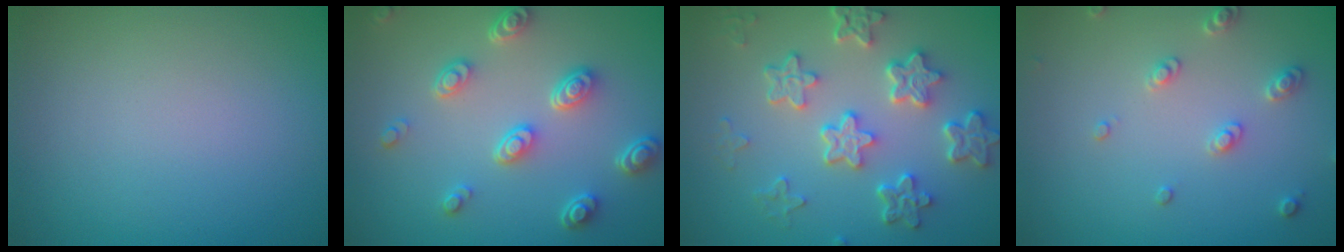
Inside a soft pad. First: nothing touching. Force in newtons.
{"total": 4.5, "press": 3.4, "slide": 2.9}
{"total": 5.9, "press": 4.6, "slide": 3.7}
{"total": 2.2, "press": 2.1, "slide": 0.6}